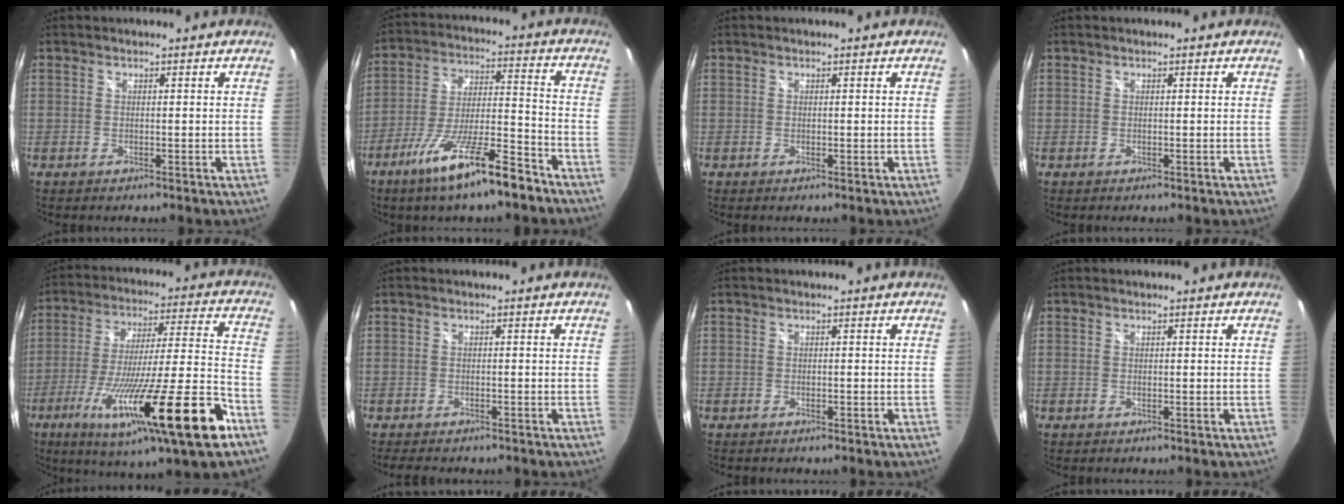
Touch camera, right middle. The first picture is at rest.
{"total": 15.5, "force": [-10.9, 2.1, 10.9], "torque": [-0.210, -0.021, -0.186]}
{"total": 0.0}
{"total": 0.0}
{"total": 26.2, "force": [-13.6, 1.6, 22.3], "torque": [-0.384, -0.078, -0.217]}
{"total": 4.1, "force": [-3.5, 1.3, 1.7], "torque": [-0.035, -0.011, -0.052]}
{"total": 0.5, "force": [-0.4, 0.3, 0.1], "torque": [-0.002, 0.001, -0.008]}
{"total": 0.0}